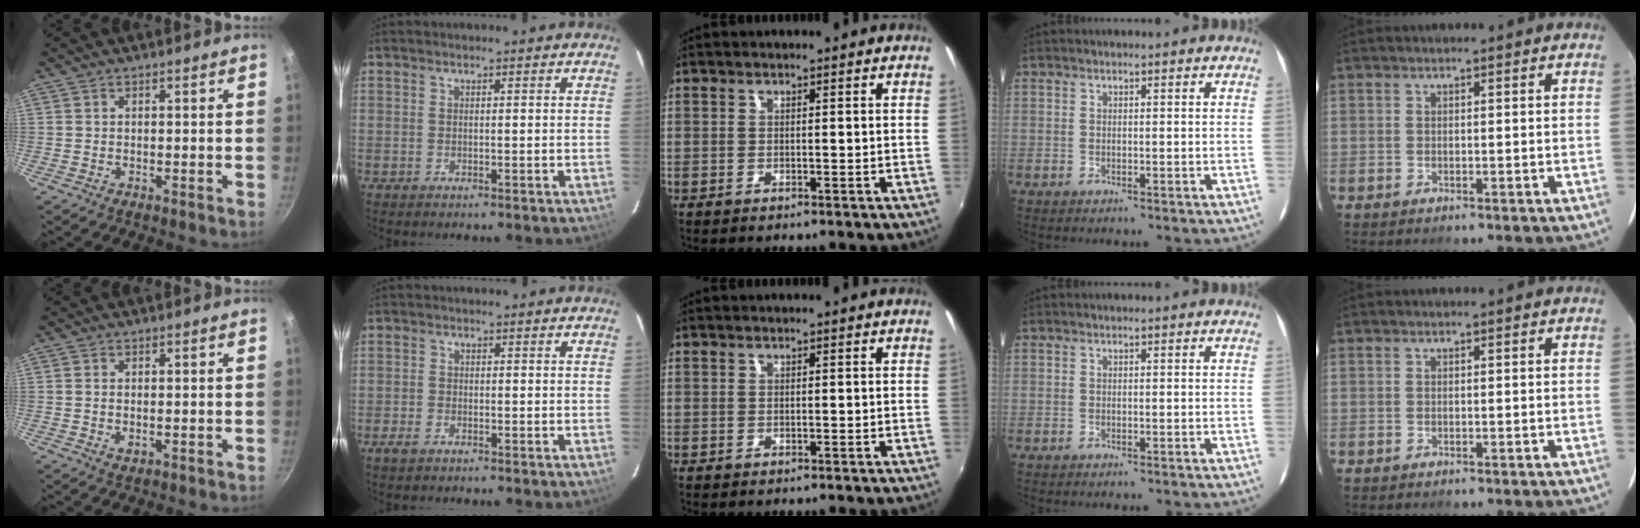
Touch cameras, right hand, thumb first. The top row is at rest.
{"thumb": {"total": 1.6, "force": [0.0, 1.0, 1.3], "torque": [-0.023, -0.002, 0.000]}, "index": {"total": 1.9, "force": [-1.4, 0.9, 1.0], "torque": [-0.026, -0.001, -0.029]}}